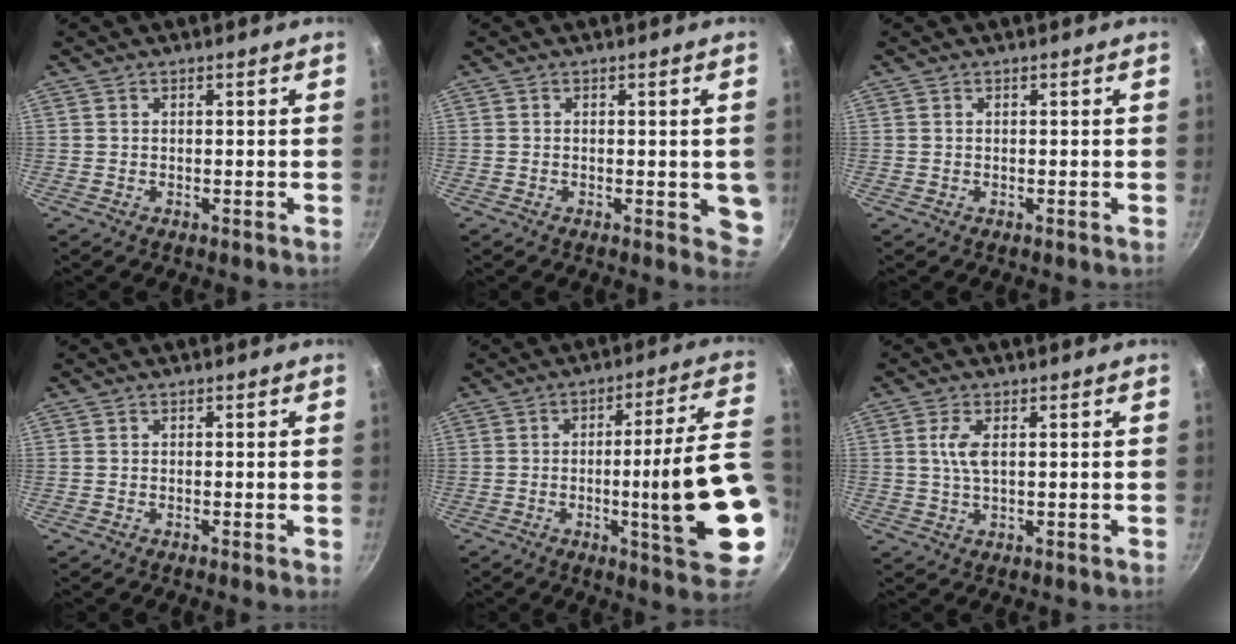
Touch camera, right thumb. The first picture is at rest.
{"total": 5.0, "force": [-0.6, 2.5, 4.3], "torque": [-0.027, -0.005, -0.007]}
{"total": 0.0}
{"total": 0.7, "force": [-0.3, -0.1, 0.6], "torque": [-0.016, 0.001, -0.008]}
{"total": 20.5, "force": [-3.7, 3.1, 19.9], "torque": [-0.256, 0.015, -0.047]}
{"total": 3.8, "force": [0.8, 1.4, 3.4], "torque": [-0.075, 0.001, 0.016]}